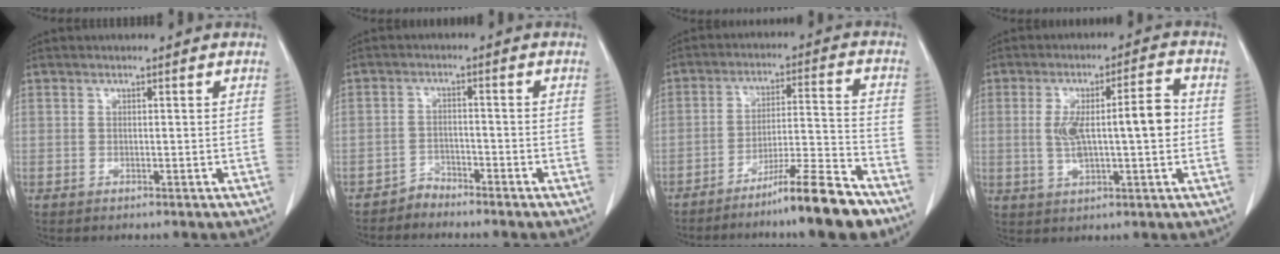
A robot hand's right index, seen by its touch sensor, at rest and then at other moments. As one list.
[{"total": 2.2, "force": [-2.1, 0.3, -0.6], "torque": [0.018, -0.004, -0.040]}, {"total": 11.3, "force": [-8.8, -0.5, 7.2], "torque": [-0.107, -0.001, -0.148]}, {"total": 9.9, "force": [0.1, 2.3, 9.7], "torque": [-0.166, 0.025, 0.007]}]